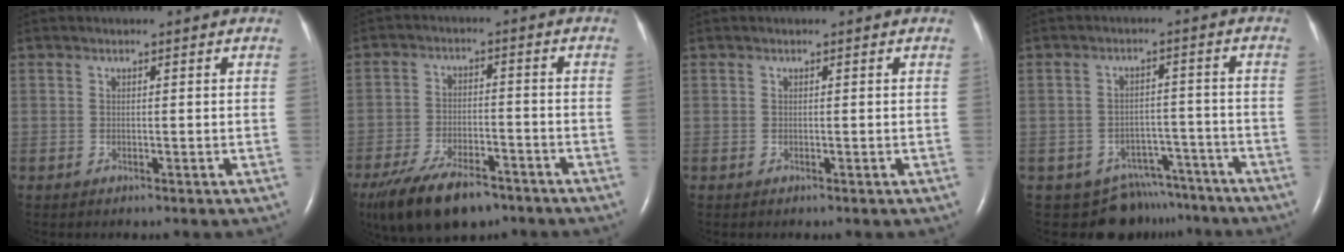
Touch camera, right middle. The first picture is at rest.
{"total": 12.3, "force": [-9.0, 4.6, 7.1], "torque": [-0.130, -0.014, -0.153]}
{"total": 0.0}
{"total": 9.8, "force": [-8.3, 5.2, 0.0], "torque": [0.010, 0.032, -0.102]}